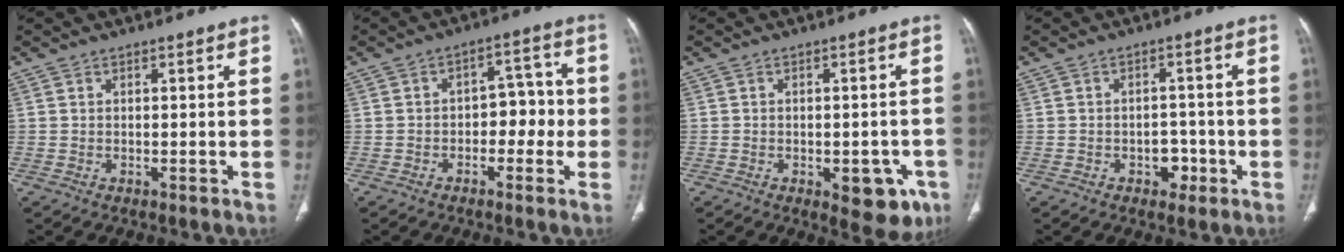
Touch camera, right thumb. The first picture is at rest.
{"total": 6.9, "force": [-1.5, 4.6, 4.9], "torque": [-0.033, 0.033, -0.030]}
{"total": 8.5, "force": [-3.6, 4.3, 6.4], "torque": [-0.048, 0.008, -0.035]}
{"total": 3.9, "force": [-1.7, 2.9, 2.0], "torque": [-0.003, 0.015, -0.022]}